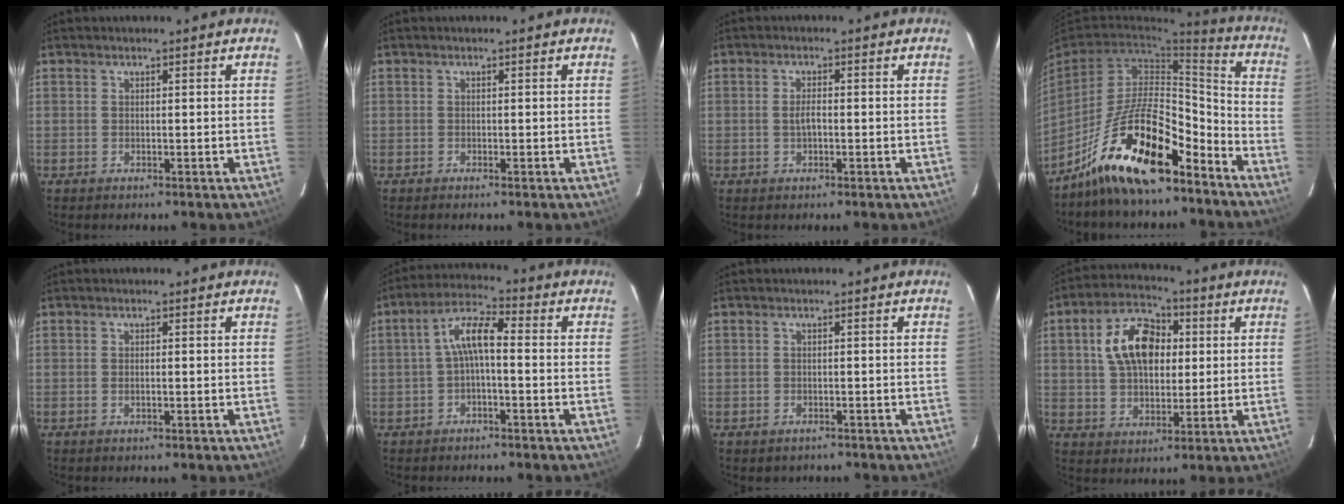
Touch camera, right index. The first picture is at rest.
{"total": 0.0}
{"total": 2.1, "force": [-0.4, 0.8, 1.9], "torque": [-0.038, 0.003, -0.008]}
{"total": 18.2, "force": [-12.8, 5.8, 11.6], "torque": [-0.211, 0.015, -0.220]}
{"total": 0.7, "force": [-0.2, 0.3, 0.6], "torque": [-0.011, -0.001, -0.004]}
{"total": 6.2, "force": [-0.9, 2.1, 5.8], "torque": [-0.124, 0.023, -0.018]}
{"total": 1.9, "force": [-1.3, 1.3, 0.4], "torque": [-0.012, -0.001, -0.013]}
{"total": 12.5, "force": [2.6, 8.1, 9.2], "torque": [-0.175, 0.031, 0.044]}